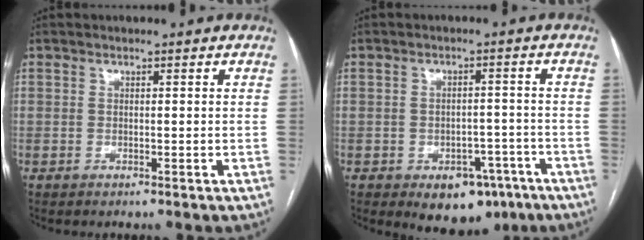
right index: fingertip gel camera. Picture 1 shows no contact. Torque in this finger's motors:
{"motor_torque": [-0.03, -0.03, 0.09, 0.00]}